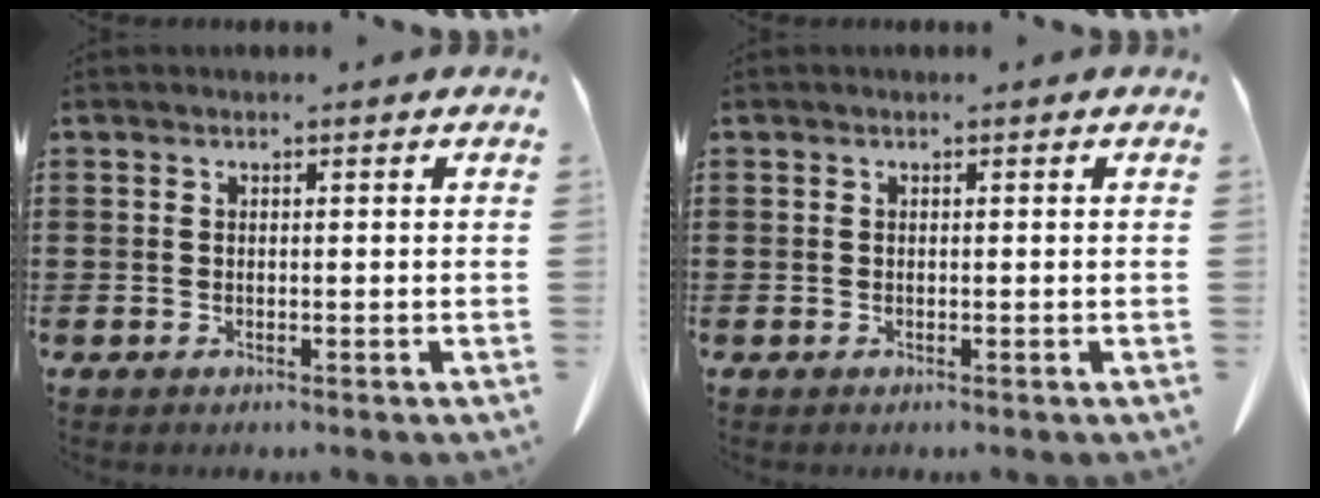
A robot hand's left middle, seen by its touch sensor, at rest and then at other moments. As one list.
[{"total": 0.0}]